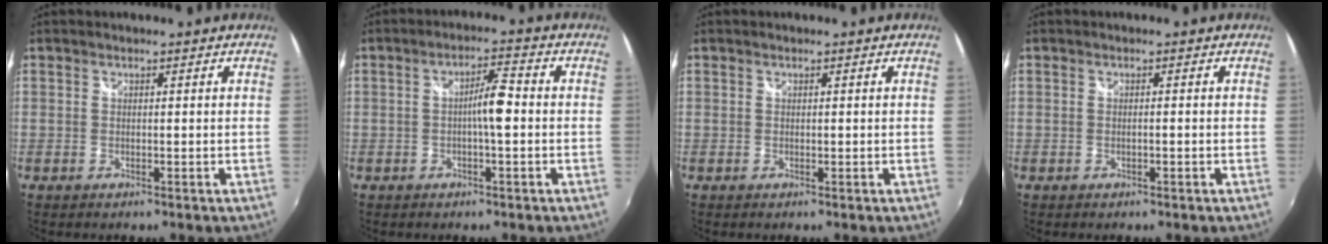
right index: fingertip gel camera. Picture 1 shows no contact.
{"total": 4.7, "force": [-0.6, 0.5, 4.6], "torque": [-0.077, 0.009, -0.010]}
{"total": 0.0}
{"total": 0.7, "force": [-0.4, 0.1, 0.6], "torque": [-0.009, 0.001, -0.007]}